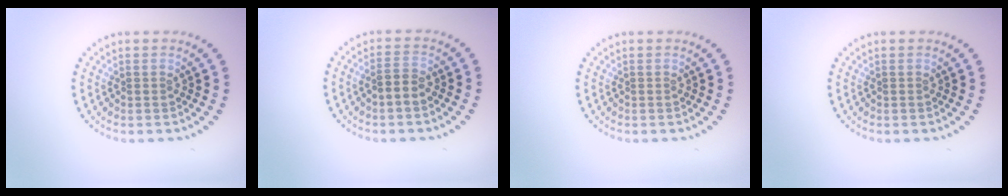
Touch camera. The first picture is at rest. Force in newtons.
{"total": 1.8, "press": 1.7, "slide": 0.6}
{"total": 0.0}
{"total": 0.0}